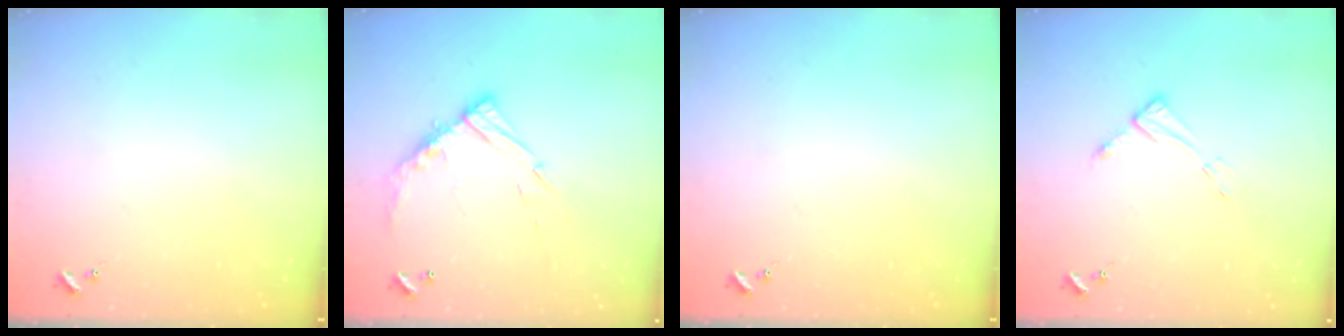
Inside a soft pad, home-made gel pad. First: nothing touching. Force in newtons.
{"total": 13.3, "press": 13.2, "slide": 1.2}
{"total": 0.0}
{"total": 6.5, "press": 6.5, "slide": 0.5}